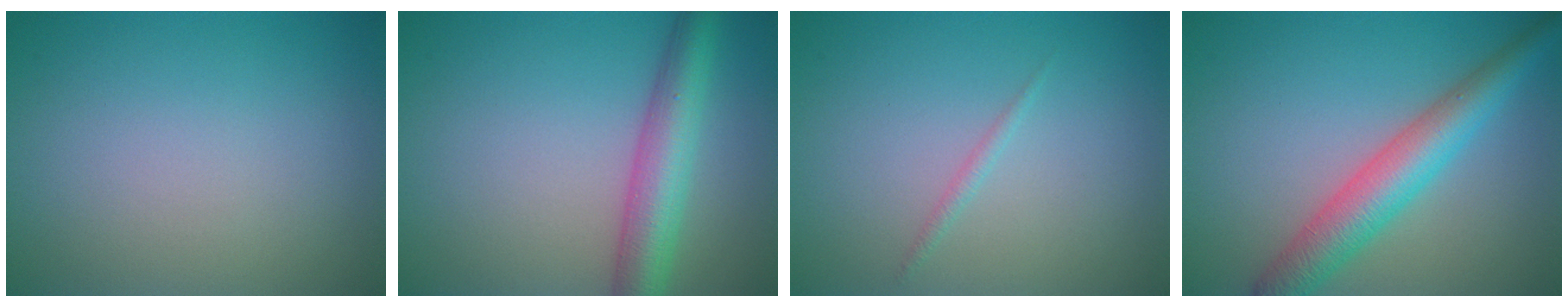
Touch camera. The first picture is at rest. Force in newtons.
{"total": 5.3, "press": 5.3, "slide": 0.1}
{"total": 0.7, "press": 0.7, "slide": 0.1}
{"total": 5.6, "press": 5.5, "slide": 0.2}